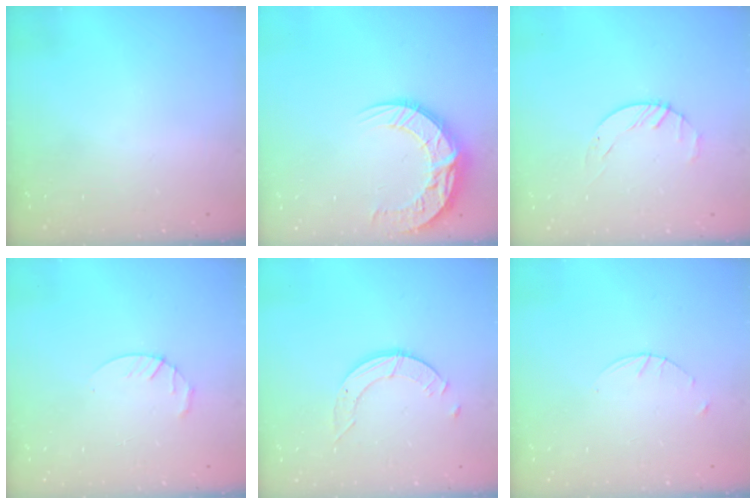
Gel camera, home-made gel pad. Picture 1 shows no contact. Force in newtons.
{"total": 13.2, "press": 13.2, "slide": 1.2}
{"total": 1.8, "press": 1.7, "slide": 0.3}
{"total": 3.0, "press": 2.9, "slide": 0.5}
{"total": 3.7, "press": 3.6, "slide": 0.4}
{"total": 1.6, "press": 1.6, "slide": 0.2}